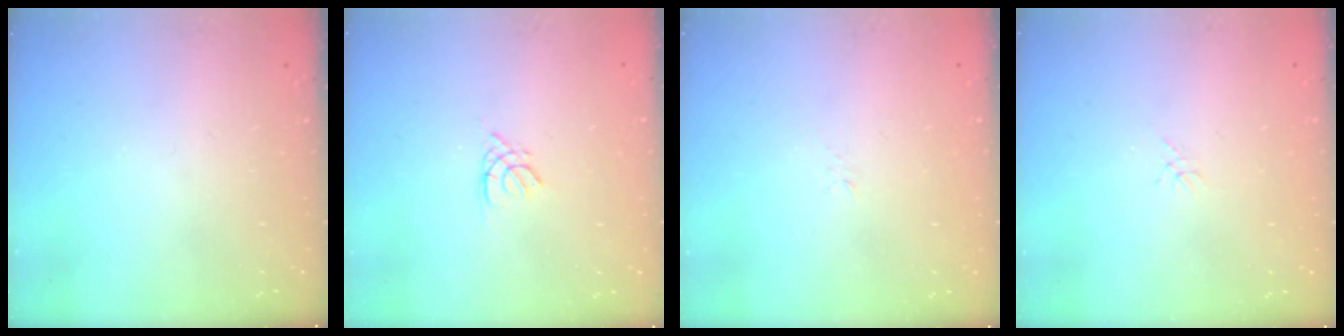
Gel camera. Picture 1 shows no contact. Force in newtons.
{"total": 1.3, "press": 1.3, "slide": 0.3}
{"total": 3.4, "press": 3.4, "slide": 0.5}
{"total": 0.0}